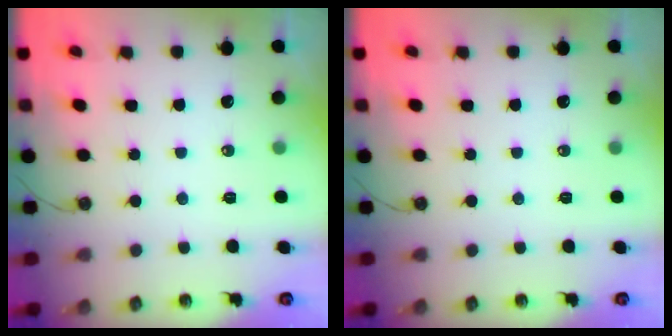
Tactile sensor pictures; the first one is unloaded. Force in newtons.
{"total": 0.0}